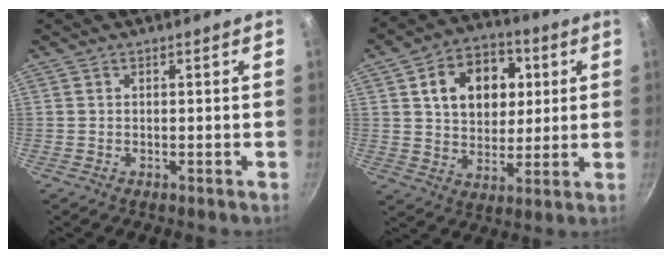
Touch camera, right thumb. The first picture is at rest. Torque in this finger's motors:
{"motor_torque": [-0.52, 1.02, 0.15, 0.26, 0.07]}